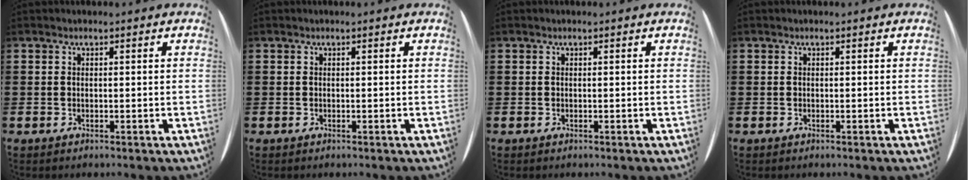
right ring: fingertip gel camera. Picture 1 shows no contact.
{"total": 0.0}
{"total": 0.0}
{"total": 0.0}